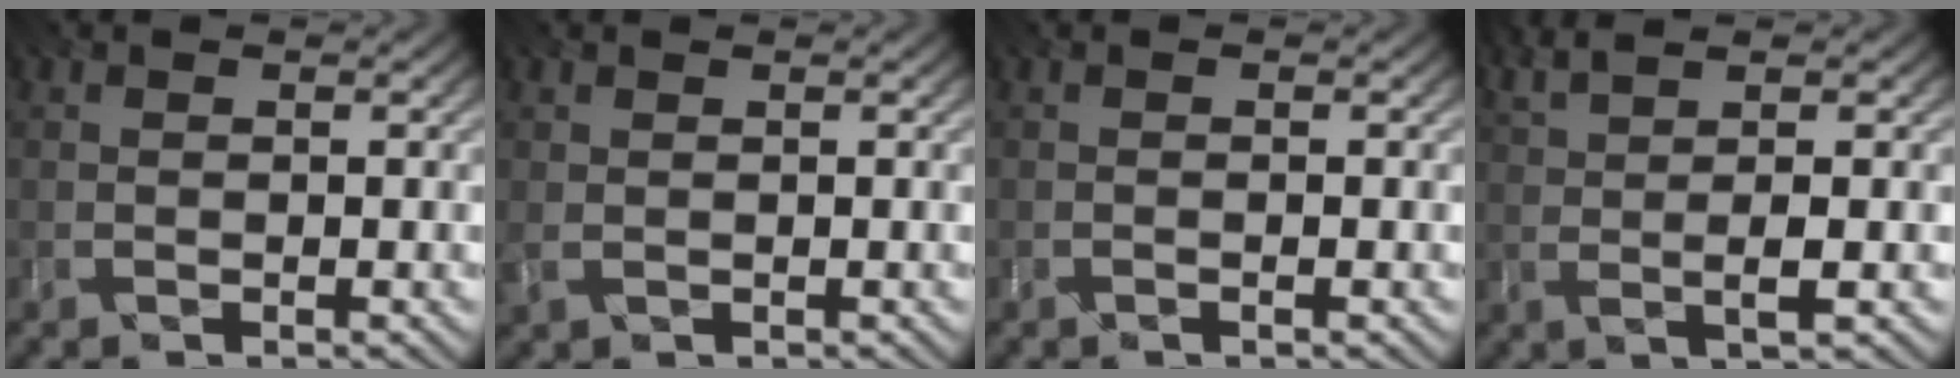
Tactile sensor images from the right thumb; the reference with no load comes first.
{"total": 1.2, "force": [0.4, 0.5, 1.0], "torque": [-0.027, 0.008, 0.010]}
{"total": 0.9, "force": [-0.3, 0.0, 0.8], "torque": [-0.007, 0.003, -0.019]}
{"total": 5.1, "force": [1.7, 0.7, 4.8], "torque": [-0.083, 0.014, 0.020]}